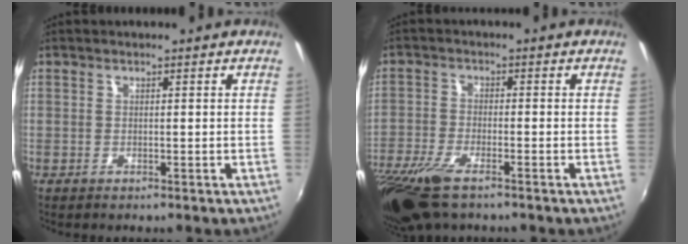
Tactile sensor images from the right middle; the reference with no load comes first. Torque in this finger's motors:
{"motor_torque": [0.39, -0.38, 0.25, 0.13]}